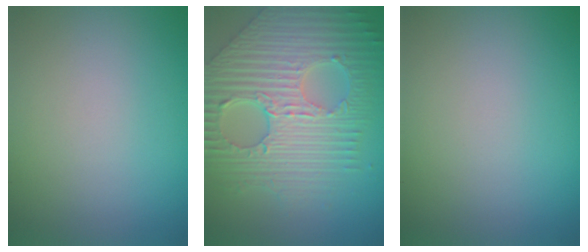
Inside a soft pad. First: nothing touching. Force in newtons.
{"total": 9.8, "press": 6.6, "slide": 7.2}
{"total": 0.0}